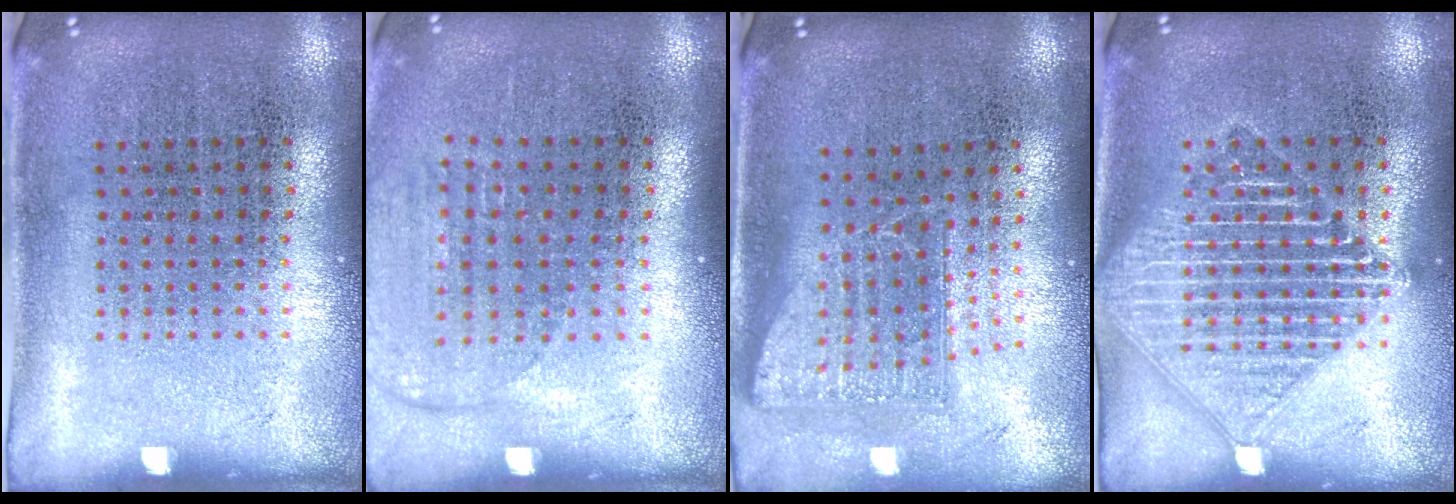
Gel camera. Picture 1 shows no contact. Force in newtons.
{"total": 1.4, "press": 1.2, "slide": 0.6}
{"total": 1.7, "press": 1.3, "slide": 1.1}
{"total": 3.3, "press": 3.3, "slide": 0.5}